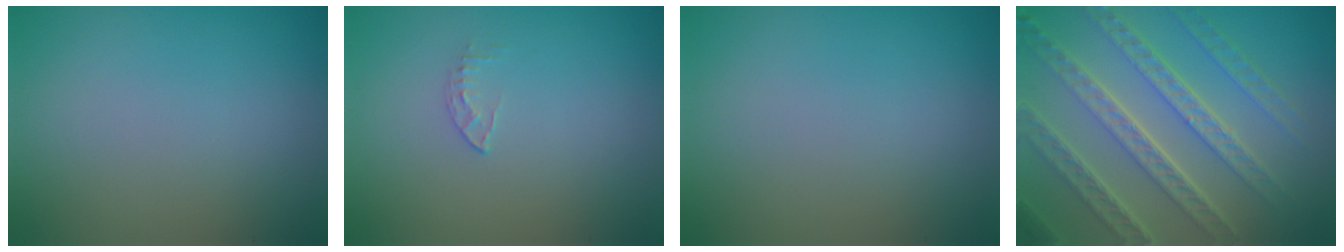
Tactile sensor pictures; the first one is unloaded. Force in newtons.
{"total": 0.6, "press": 0.4, "slide": 0.4}
{"total": 0.0}
{"total": 7.8, "press": 5.7, "slide": 5.4}